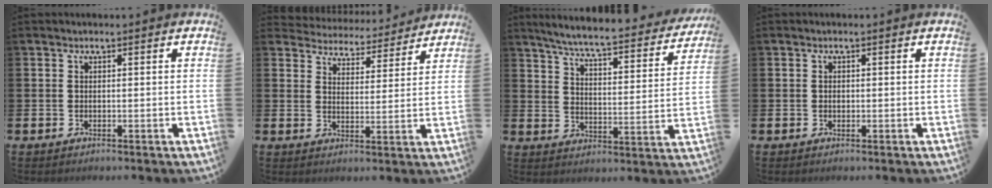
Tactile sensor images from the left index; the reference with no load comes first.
{"total": 4.7, "force": [4.6, 1.0, -0.2], "torque": [-0.014, -0.042, 0.077]}
{"total": 6.4, "force": [5.8, 0.4, 2.6], "torque": [-0.066, -0.050, 0.091]}
{"total": 0.6, "force": [0.0, 0.5, 0.3], "torque": [-0.003, 0.004, -0.002]}